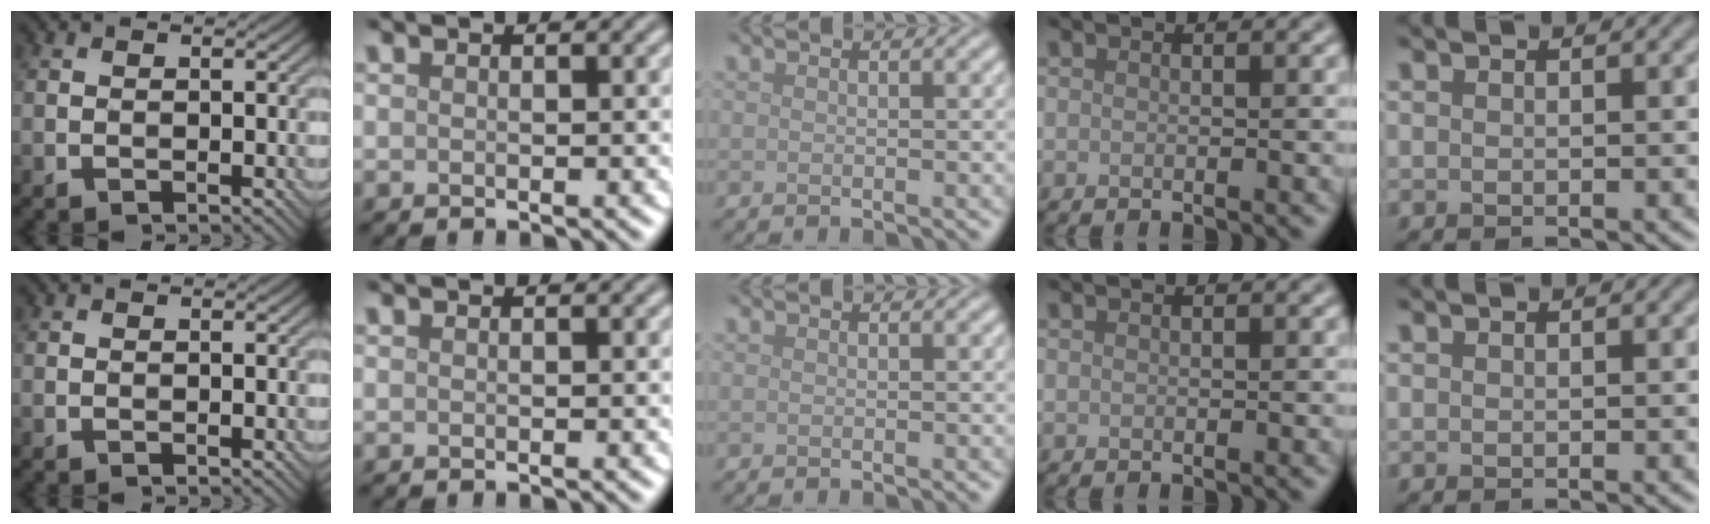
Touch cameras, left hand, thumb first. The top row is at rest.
{}